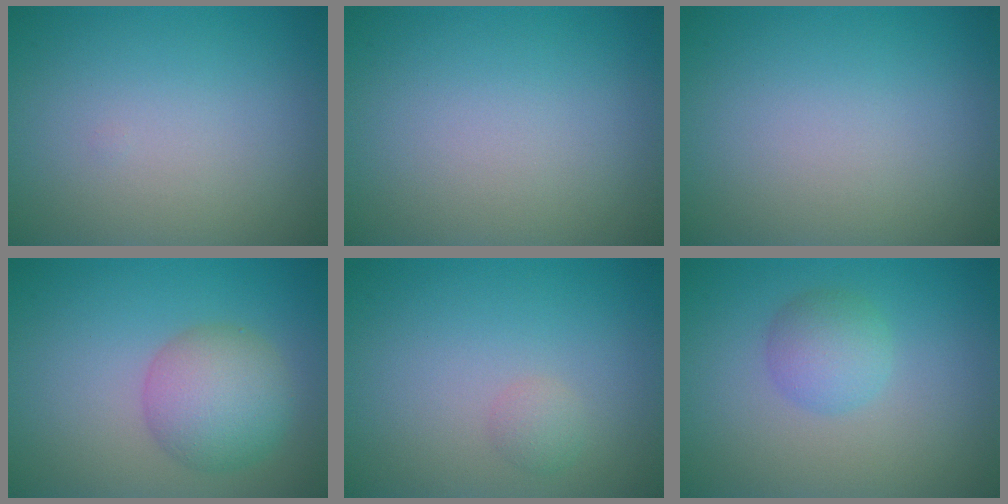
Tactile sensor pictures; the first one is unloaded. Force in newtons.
{"total": 0.0}
{"total": 0.0}
{"total": 5.1, "press": 5.1, "slide": 0.1}
{"total": 1.1, "press": 1.1, "slide": 0.1}
{"total": 2.6, "press": 2.6, "slide": 0.1}